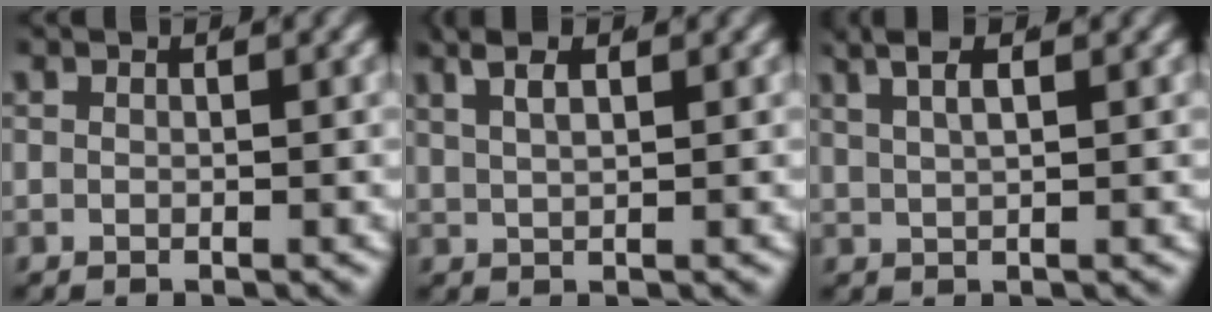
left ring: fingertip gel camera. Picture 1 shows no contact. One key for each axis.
{"total": 3.4, "fx": 2.1, "fy": 1.1, "fz": 2.4, "tx": -0.034, "ty": 0.009, "tz": 0.037}
{"total": 4.1, "fx": 2.6, "fy": 1.2, "fz": 2.9, "tx": -0.036, "ty": 0.015, "tz": 0.041}